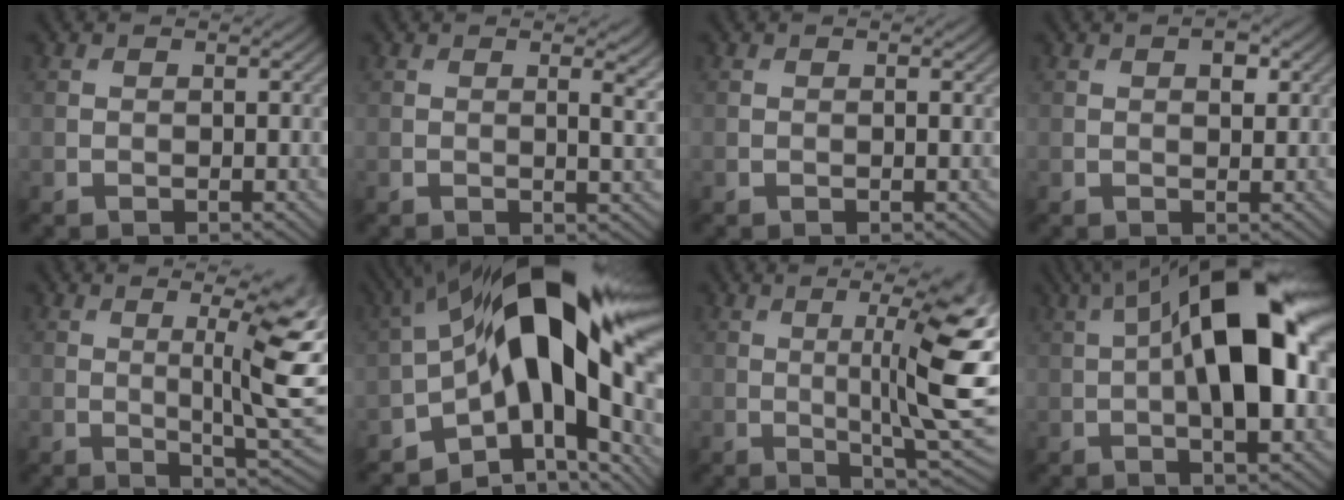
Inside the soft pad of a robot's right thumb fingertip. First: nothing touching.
{"total": 3.0, "force": [0.9, 0.8, 2.7], "torque": [-0.044, 0.000, 0.014]}
{"total": 0.0}
{"total": 1.9, "force": [0.8, 0.9, 1.5], "torque": [-0.021, 0.000, 0.012]}
{"total": 10.6, "force": [1.7, 2.1, 10.2], "torque": [-0.144, 0.007, 0.033]}
{"total": 17.6, "force": [-0.3, 8.2, 15.6], "torque": [-0.238, 0.019, -0.021]}
{"total": 13.3, "force": [1.3, 2.4, 13.0], "torque": [-0.172, 0.012, 0.033]}
{"total": 17.0, "force": [2.1, 6.3, 15.7], "torque": [-0.245, 0.042, 0.013]}